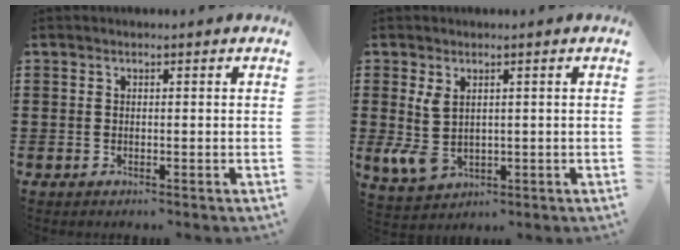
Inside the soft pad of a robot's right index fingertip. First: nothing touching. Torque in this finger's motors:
{"motor_torque": [0.90, 0.29, 0.49, 0.14]}